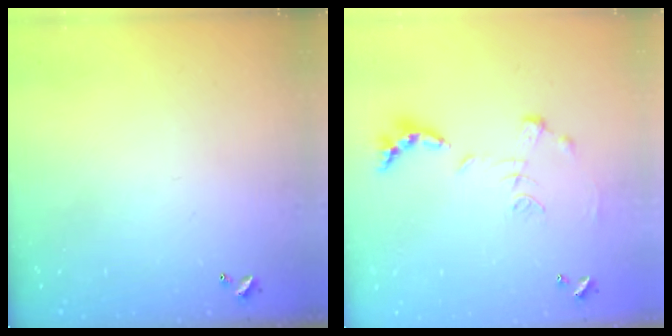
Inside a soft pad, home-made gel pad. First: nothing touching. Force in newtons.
{"total": 1.1, "press": 1.0, "slide": 0.4}